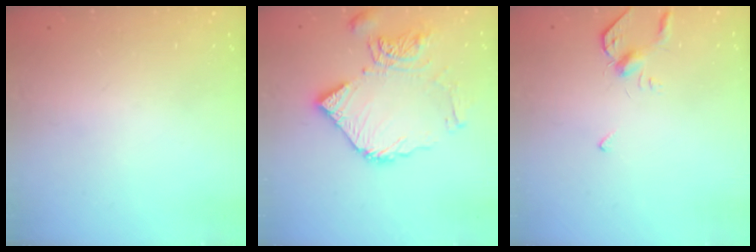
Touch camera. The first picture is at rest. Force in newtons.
{"total": 14.0, "press": 13.9, "slide": 1.6}
{"total": 4.1, "press": 4.0, "slide": 0.9}